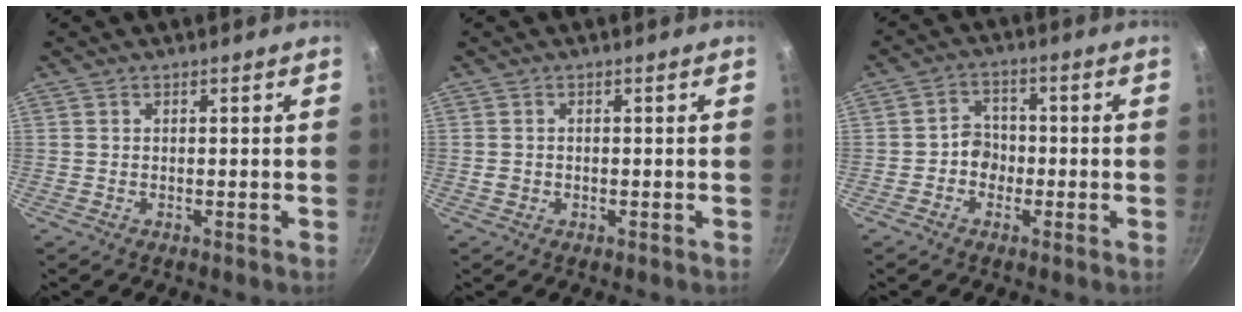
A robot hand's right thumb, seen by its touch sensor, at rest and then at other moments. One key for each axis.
{"total": 1.6, "fx": -0.4, "fy": 1.3, "fz": 0.9, "tx": -0.019, "ty": 0.004, "tz": -0.009}
{"total": 4.5, "fx": -1.3, "fy": 3.9, "fz": 1.9, "tx": 0.004, "ty": 0.021, "tz": -0.028}